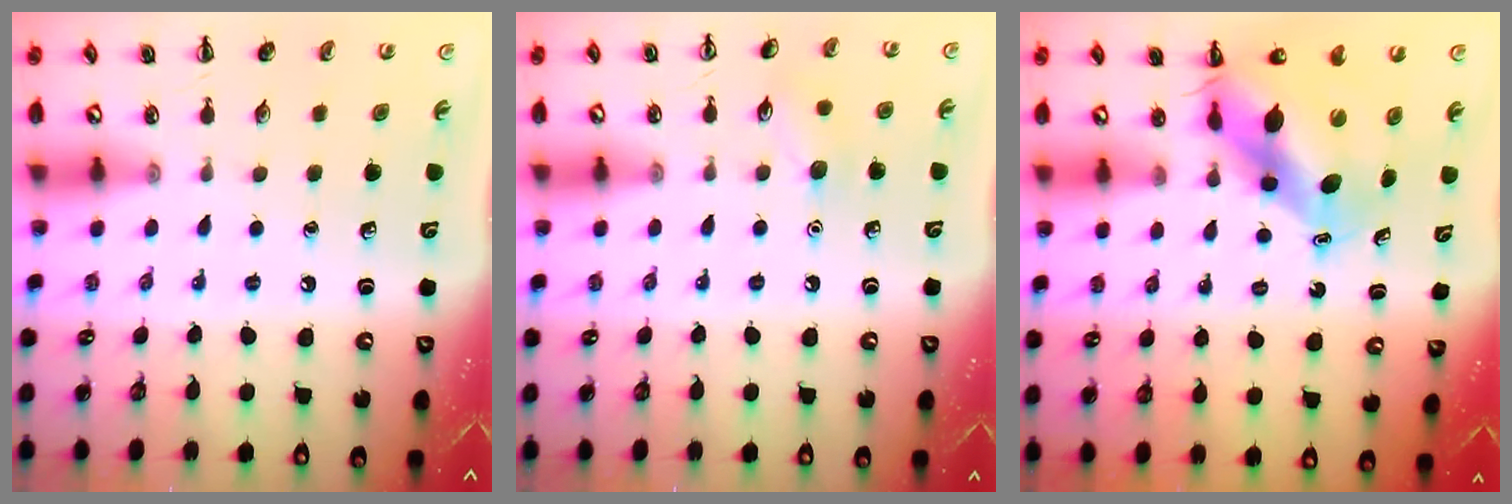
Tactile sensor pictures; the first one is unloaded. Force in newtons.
{"total": 7.7, "press": 7.5, "slide": 1.6}
{"total": 9.3, "press": 9.0, "slide": 2.4}